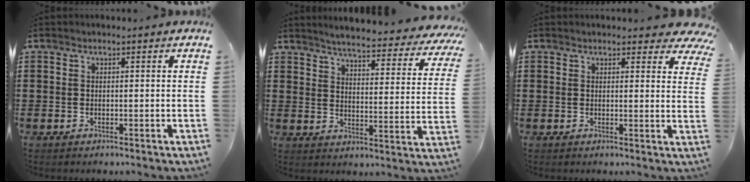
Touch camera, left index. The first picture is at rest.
{"total": 4.7, "force": [4.5, 0.0, 1.6], "torque": [-0.053, -0.035, 0.072]}
{"total": 2.9, "force": [2.5, 0.8, 1.2], "torque": [-0.014, -0.009, 0.043]}